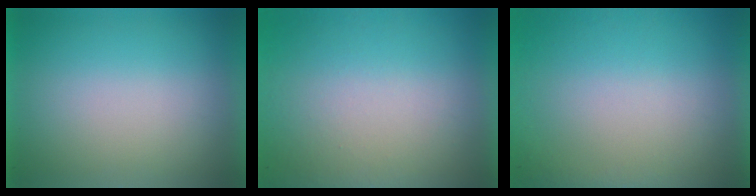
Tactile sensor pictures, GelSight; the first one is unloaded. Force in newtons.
{"total": 8.5}
{"total": 6.9}